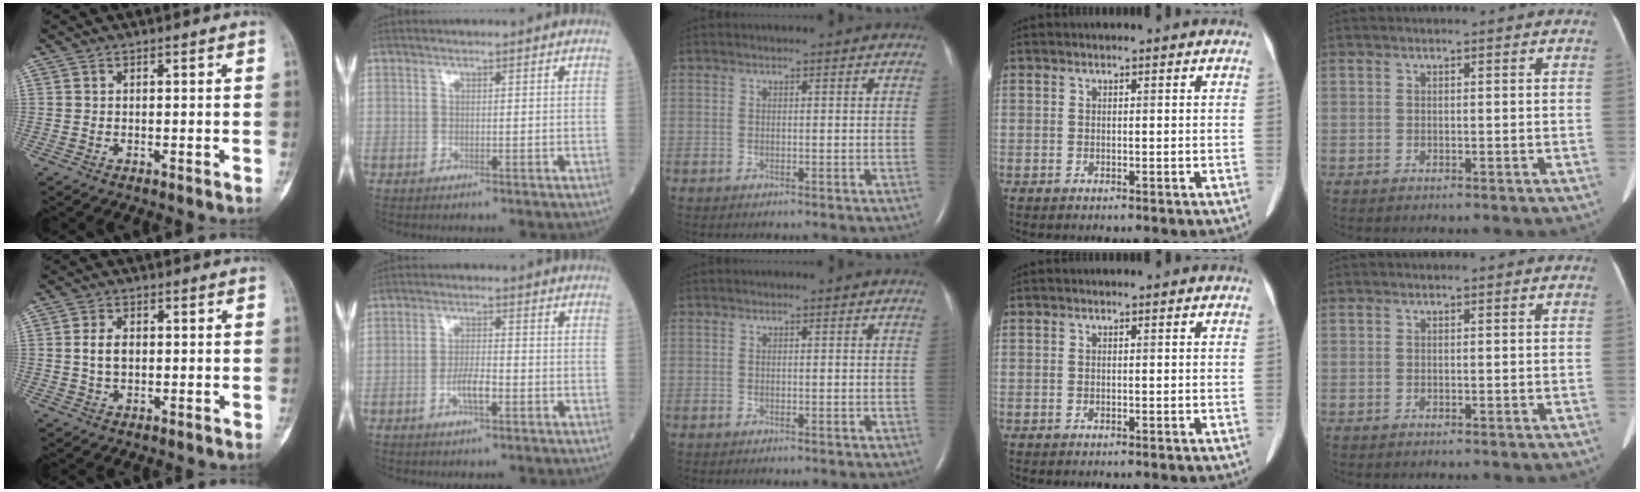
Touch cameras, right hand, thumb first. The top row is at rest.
{"thumb": {"total": 3.7, "force": [0.1, 2.4, 2.9], "torque": [-0.050, 0.005, 0.001]}, "index": {"total": 4.0, "force": [-1.5, 0.9, 3.6], "torque": [-0.068, 0.002, -0.029]}}